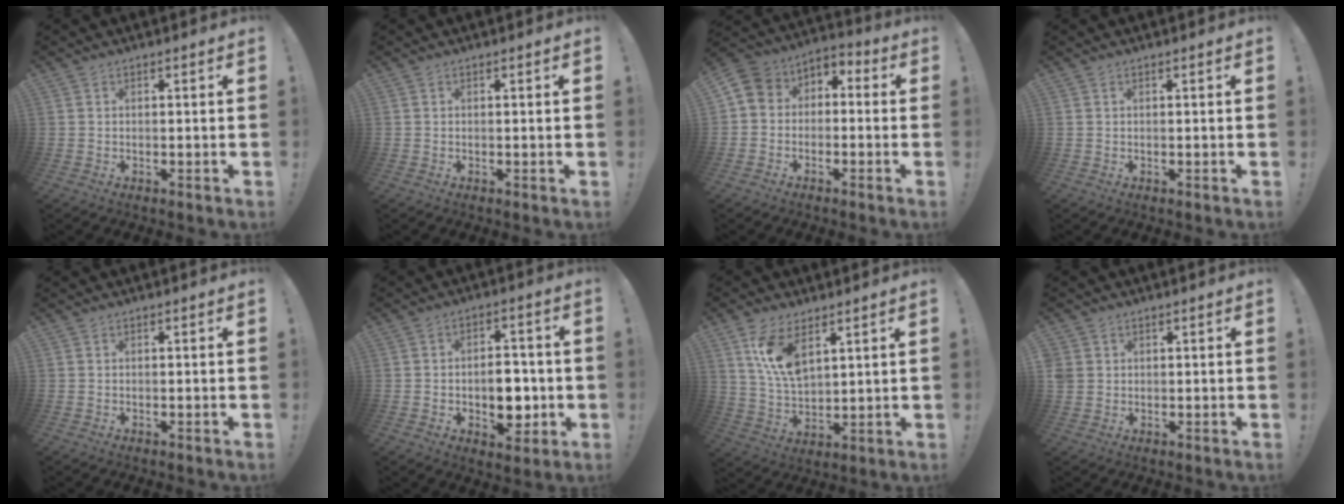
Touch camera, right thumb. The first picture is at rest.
{"total": 0.0}
{"total": 5.8, "force": [-3.7, 4.1, 1.7], "torque": [-0.032, 0.023, -0.069]}
{"total": 0.0}
{"total": 0.0}
{"total": 10.6, "force": [-2.6, 7.3, 7.2], "torque": [-0.098, 0.024, -0.036]}
{"total": 11.1, "force": [6.2, 5.5, 7.4], "torque": [-0.138, -0.028, 0.115]}
{"total": 2.8, "force": [1.1, 2.5, 0.6], "torque": [-0.008, -0.003, 0.022]}